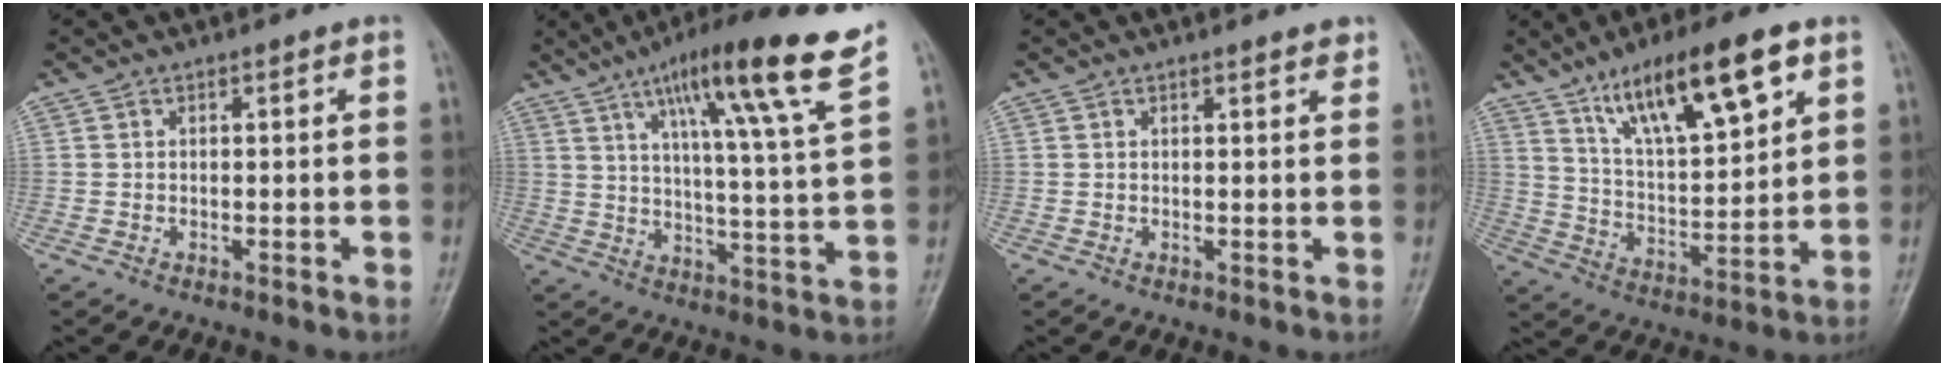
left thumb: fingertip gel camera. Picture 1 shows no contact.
{"total": 18.0, "force": [10.9, 0.4, 14.3], "torque": [-0.209, -0.045, 0.158]}
{"total": 1.5, "force": [1.2, 0.3, 0.8], "torque": [-0.008, -0.006, 0.014]}
{"total": 17.3, "force": [9.6, 5.0, 13.5], "torque": [-0.206, -0.035, 0.173]}